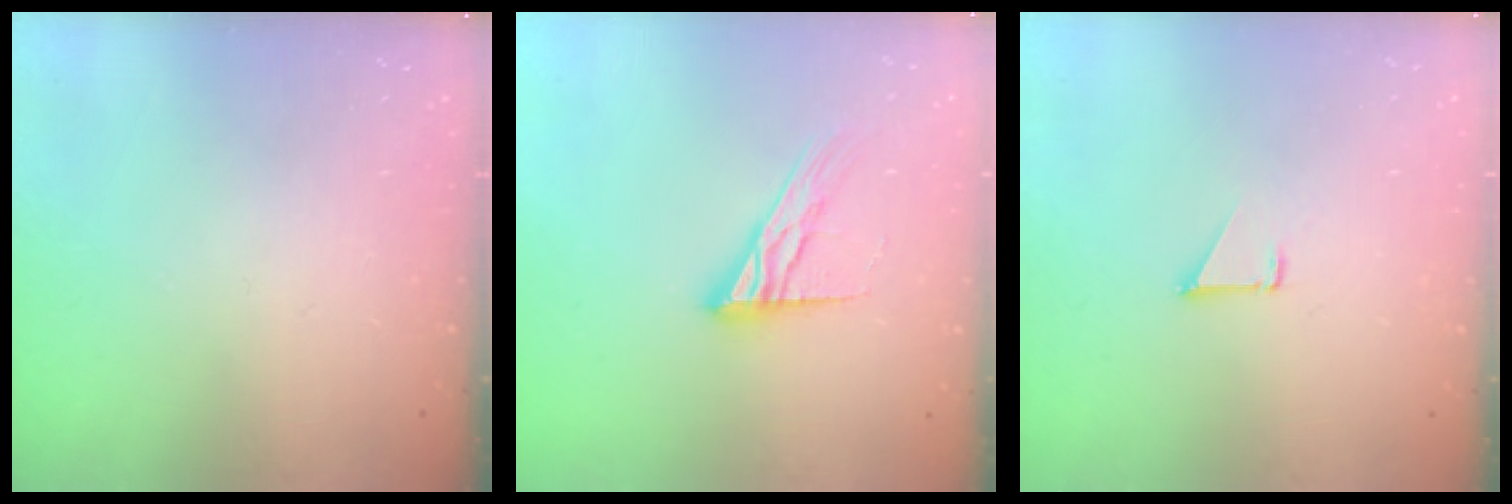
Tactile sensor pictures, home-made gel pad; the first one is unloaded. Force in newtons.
{"total": 13.1, "press": 13.1, "slide": 1.0}
{"total": 1.1, "press": 1.1, "slide": 0.1}